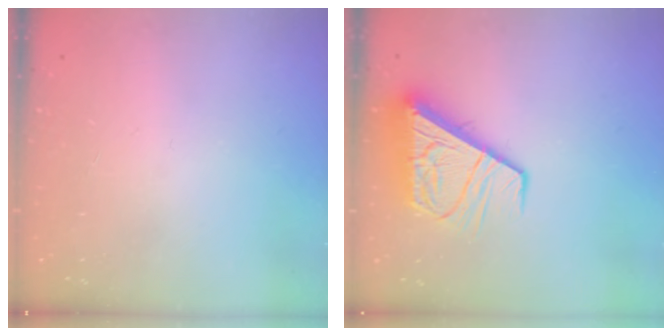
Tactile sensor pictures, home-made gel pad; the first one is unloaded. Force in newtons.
{"total": 13.2, "press": 13.1, "slide": 1.6}